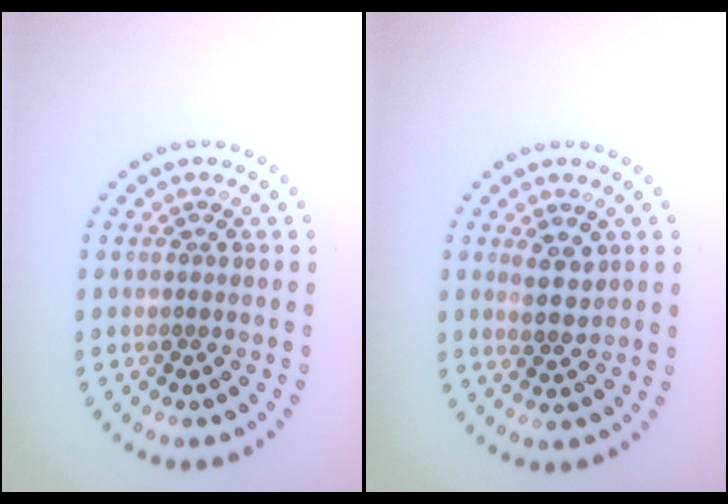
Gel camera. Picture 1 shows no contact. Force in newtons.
{"total": 2.1, "press": 1.9, "slide": 0.7}